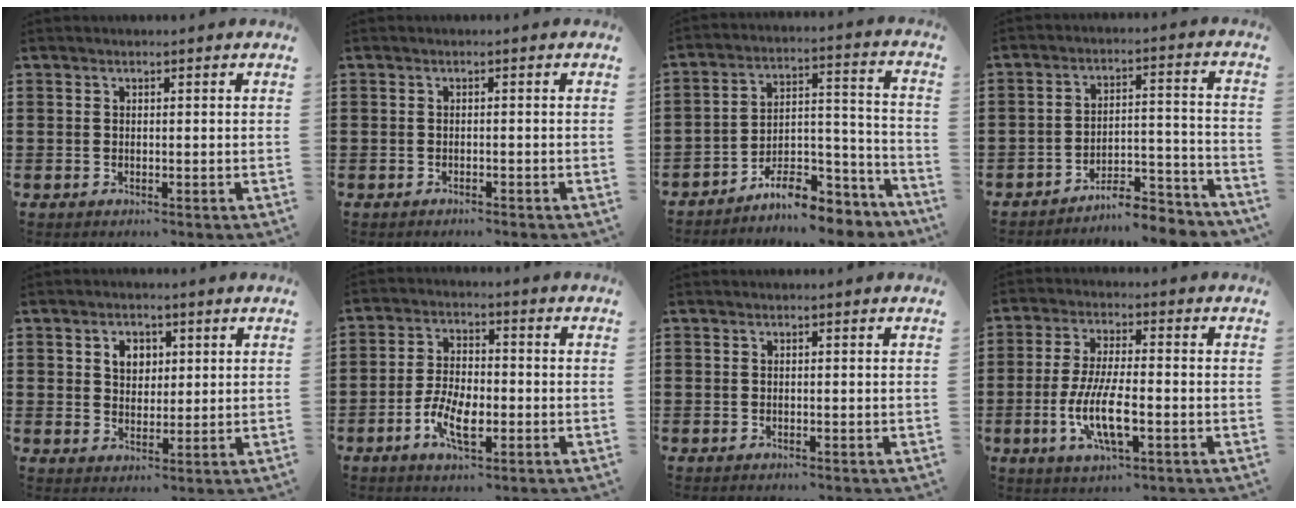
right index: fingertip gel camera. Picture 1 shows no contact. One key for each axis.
{"total": 0.7, "fx": -0.7, "fy": 0.0, "fz": 0.1, "tx": -0.004, "ty": -0.002, "tz": -0.015}
{"total": 8.8, "fx": -7.9, "fy": 2.2, "fz": 2.9, "tx": -0.030, "ty": 0.029, "tz": -0.148}
{"total": 6.9, "fx": -6.6, "fy": 0.8, "fz": 1.7, "tx": -0.020, "ty": 0.020, "tz": -0.128}
{"total": 3.6, "fx": 1.3, "fy": 2.8, "fz": 1.9, "tx": -0.039, "ty": 0.009, "tz": 0.018}
{"total": 6.7, "fx": -2.6, "fy": 3.1, "fz": 5.3, "tx": -0.115, "ty": 0.002, "tz": -0.051}
{"total": 0.0}
{"total": 8.6, "fx": -2.7, "fy": 2.6, "fz": 7.8, "tx": -0.167, "ty": -0.014, "tz": -0.053}